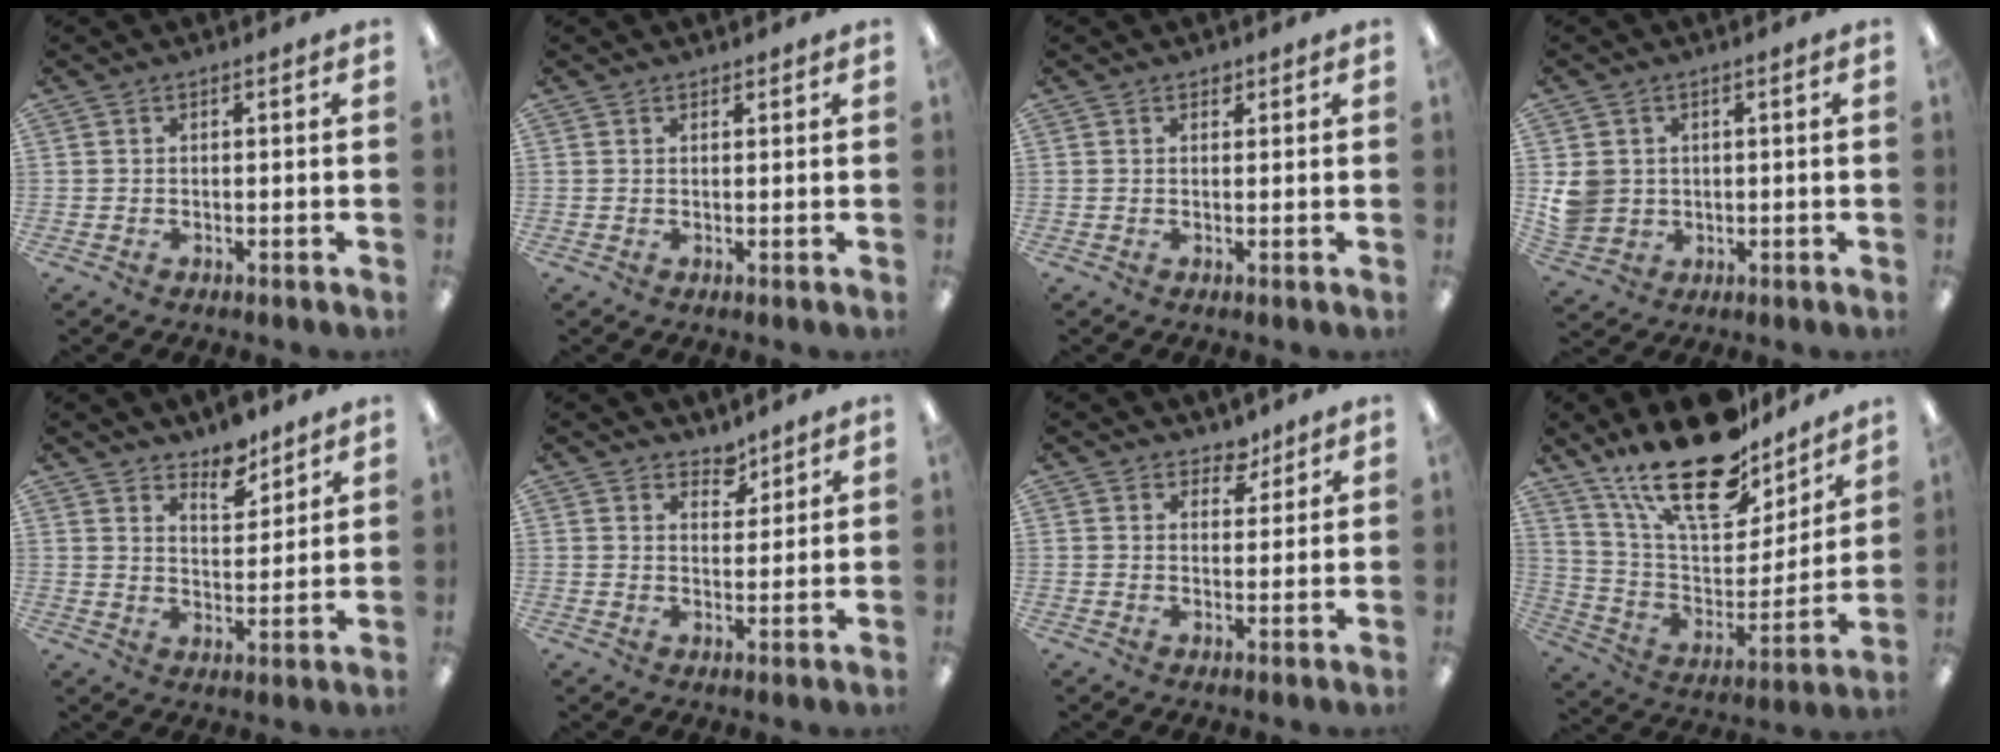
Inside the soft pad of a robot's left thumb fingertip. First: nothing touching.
{"total": 1.0, "force": [1.0, 0.4, 0.0], "torque": [0.001, 0.000, 0.019]}
{"total": 1.3, "force": [1.0, 0.8, 0.2], "torque": [0.003, -0.003, 0.017]}
{"total": 5.9, "force": [1.1, 5.6, 1.6], "torque": [-0.033, 0.007, 0.025]}
{"total": 7.2, "force": [6.3, 2.8, 1.8], "torque": [-0.015, -0.045, 0.113]}
{"total": 4.7, "force": [4.0, 2.4, 0.9], "torque": [0.003, -0.028, 0.070]}
{"total": 4.3, "force": [3.3, 2.6, 0.7], "torque": [0.000, -0.018, 0.058]}
{"total": 24.8, "force": [18.4, 9.7, 13.5], "torque": [-0.219, -0.118, 0.318]}